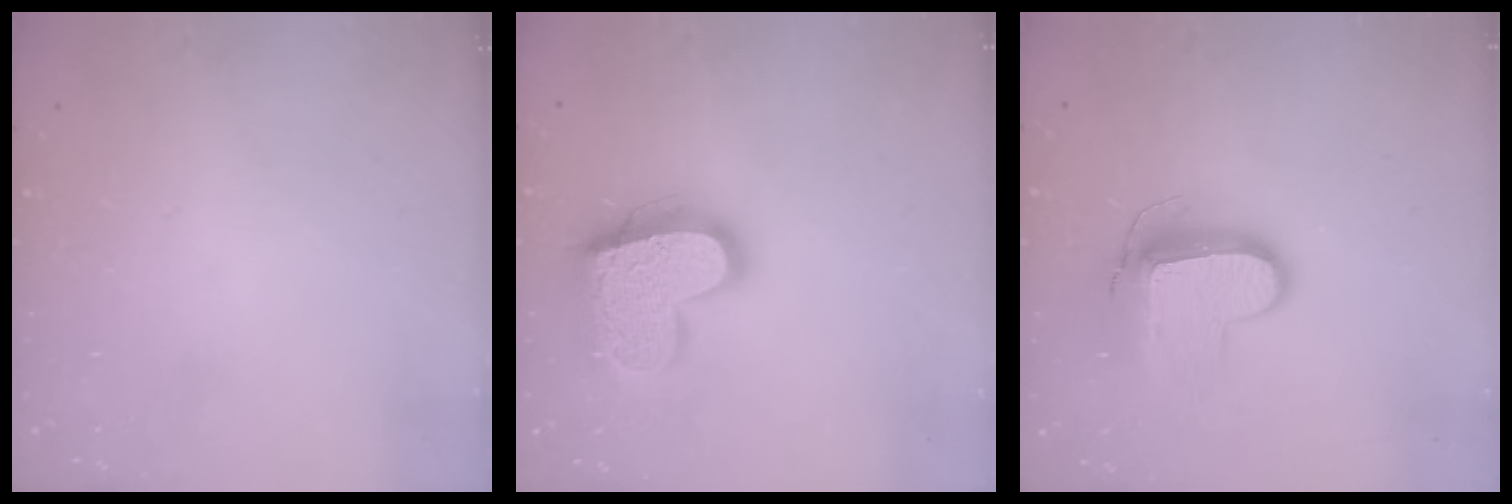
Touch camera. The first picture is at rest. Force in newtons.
{"total": 18.2, "press": 18.2, "slide": 1.6}
{"total": 11.1, "press": 11.1, "slide": 1.0}